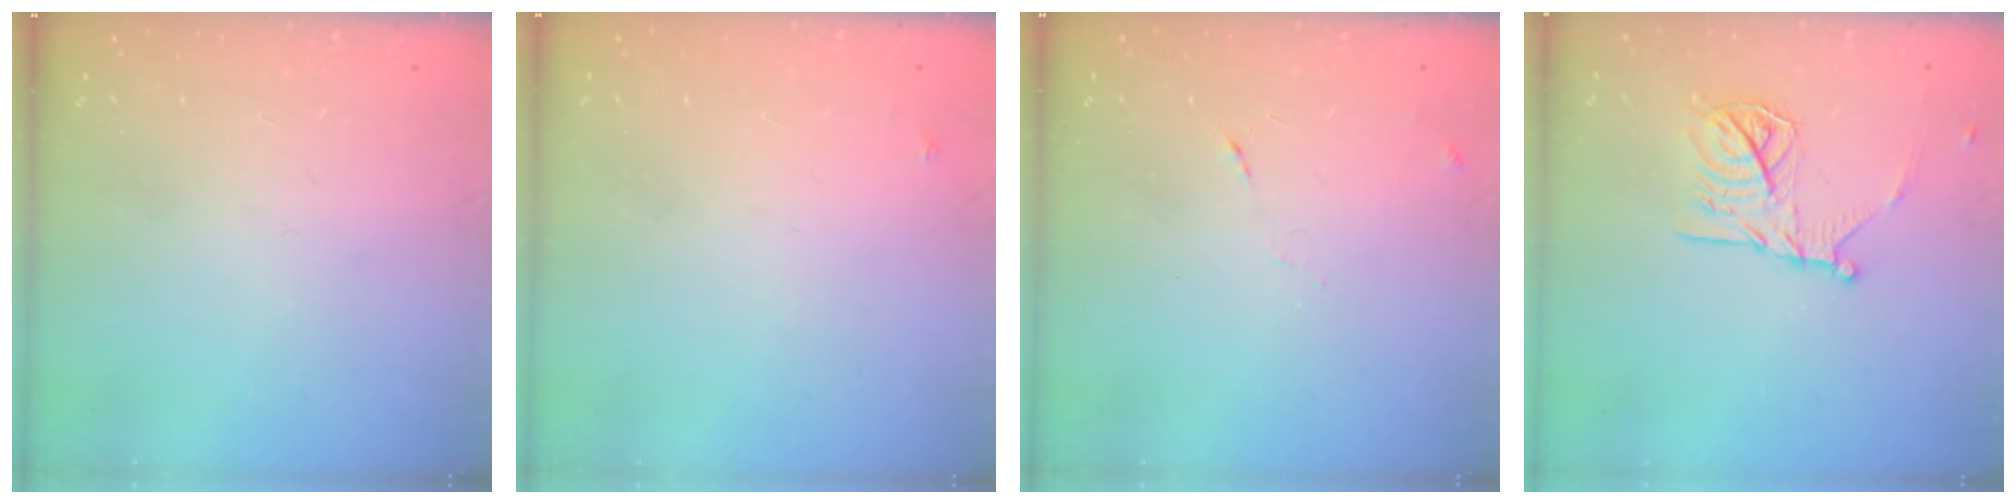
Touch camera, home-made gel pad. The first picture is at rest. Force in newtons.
{"total": 3.4, "press": 3.3, "slide": 0.4}
{"total": 4.7, "press": 4.7, "slide": 0.6}
{"total": 14.9, "press": 14.9, "slide": 0.4}